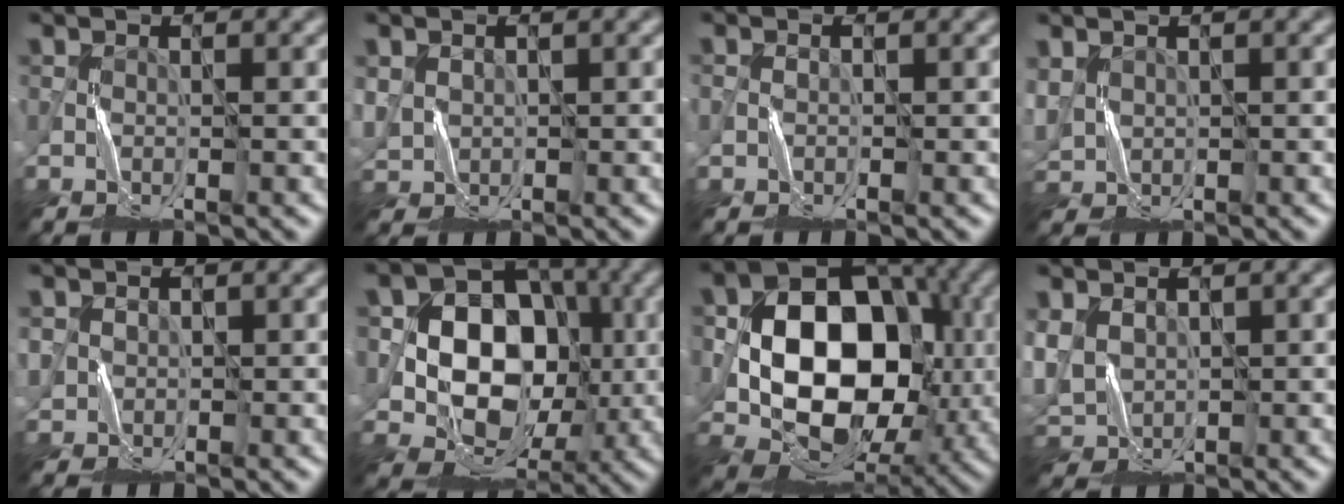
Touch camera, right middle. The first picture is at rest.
{"total": 1.8, "force": [0.8, 1.6, 0.3], "torque": [-0.020, 0.003, 0.020]}
{"total": 0.5, "force": [-0.2, 0.3, -0.4], "torque": [0.008, 0.001, -0.003]}
{"total": 2.3, "force": [1.0, 1.7, 1.1], "torque": [-0.038, 0.002, 0.026]}
{"total": 1.5, "force": [0.3, 1.4, -0.2], "torque": [0.003, -0.001, 0.007]}
{"total": 10.8, "force": [0.0, 8.9, 6.2], "torque": [-0.081, 0.008, -0.010]}
{"total": 14.8, "force": [-0.5, 11.0, 9.9], "torque": [-0.134, -0.004, -0.003]}
{"total": 3.9, "force": [0.8, 3.1, 2.1], "torque": [-0.070, -0.001, 0.018]}